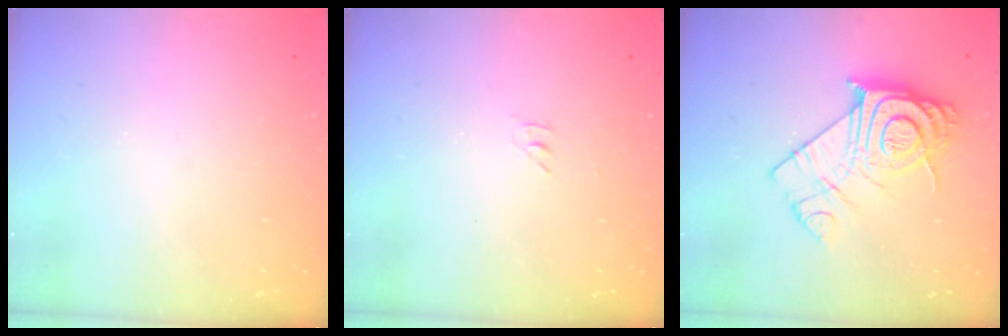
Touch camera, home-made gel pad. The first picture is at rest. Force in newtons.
{"total": 2.8, "press": 2.8, "slide": 0.4}
{"total": 14.6, "press": 14.5, "slide": 0.9}